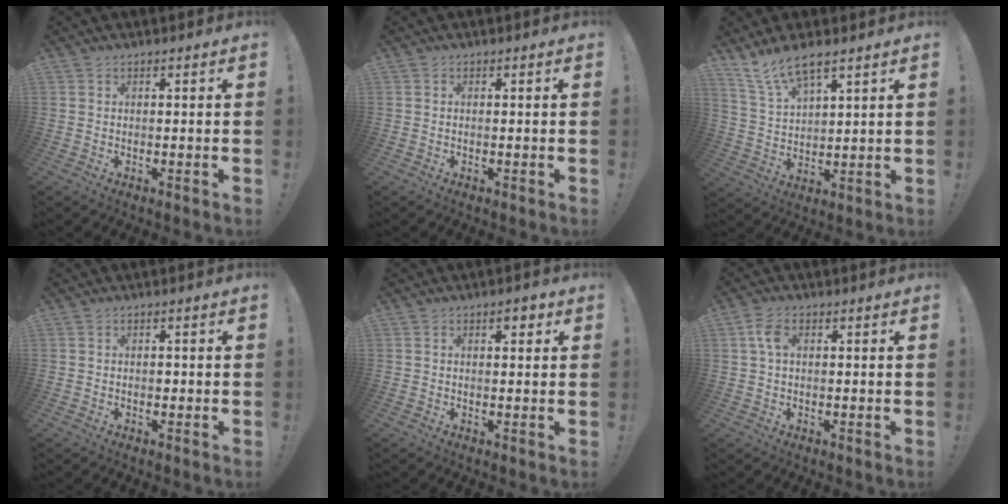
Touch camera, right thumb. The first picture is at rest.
{"total": 0.0}
{"total": 9.2, "force": [7.4, 2.6, 4.9], "torque": [-0.099, -0.036, 0.139]}
{"total": 0.5, "force": [-0.3, 0.4, 0.2], "torque": [0.004, -0.001, -0.007]}
{"total": 2.6, "force": [1.3, 1.0, 2.0], "torque": [-0.018, -0.005, 0.018]}
{"total": 4.6, "force": [1.0, 2.8, 3.6], "torque": [-0.065, 0.008, 0.017]}